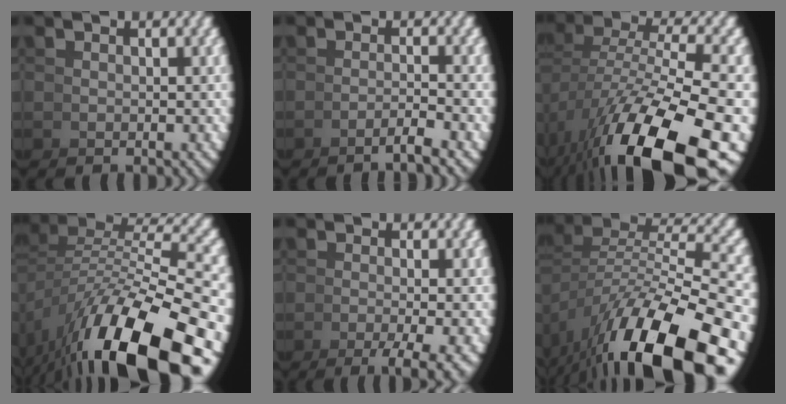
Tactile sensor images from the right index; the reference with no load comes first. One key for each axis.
{"total": 2.1, "fx": -1.5, "fy": -0.7, "fz": 1.3, "tx": -0.010, "ty": 0.012, "tz": -0.033}
{"total": 11.9, "fx": -3.6, "fy": 5.6, "fz": 9.9, "tx": -0.189, "ty": -0.037, "tz": -0.026}
{"total": 13.3, "fx": -4.1, "fy": 6.8, "fz": 10.6, "tx": -0.176, "ty": -0.023, "tz": -0.039}
{"total": 4.6, "fx": -2.8, "fy": 0.6, "fz": 3.6, "tx": -0.040, "ty": -0.002, "tz": -0.041}
{"total": 11.8, "fx": -3.5, "fy": 5.9, "fz": 9.6, "tx": -0.153, "ty": -0.015, "tz": -0.035}